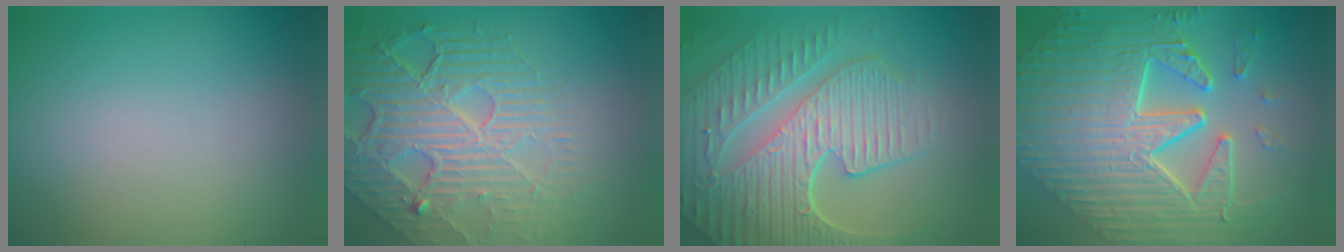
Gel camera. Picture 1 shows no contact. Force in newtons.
{"total": 8.5, "press": 5.8, "slide": 6.3}
{"total": 9.3, "press": 6.2, "slide": 6.9}
{"total": 10.4, "press": 7.3, "slide": 7.4}